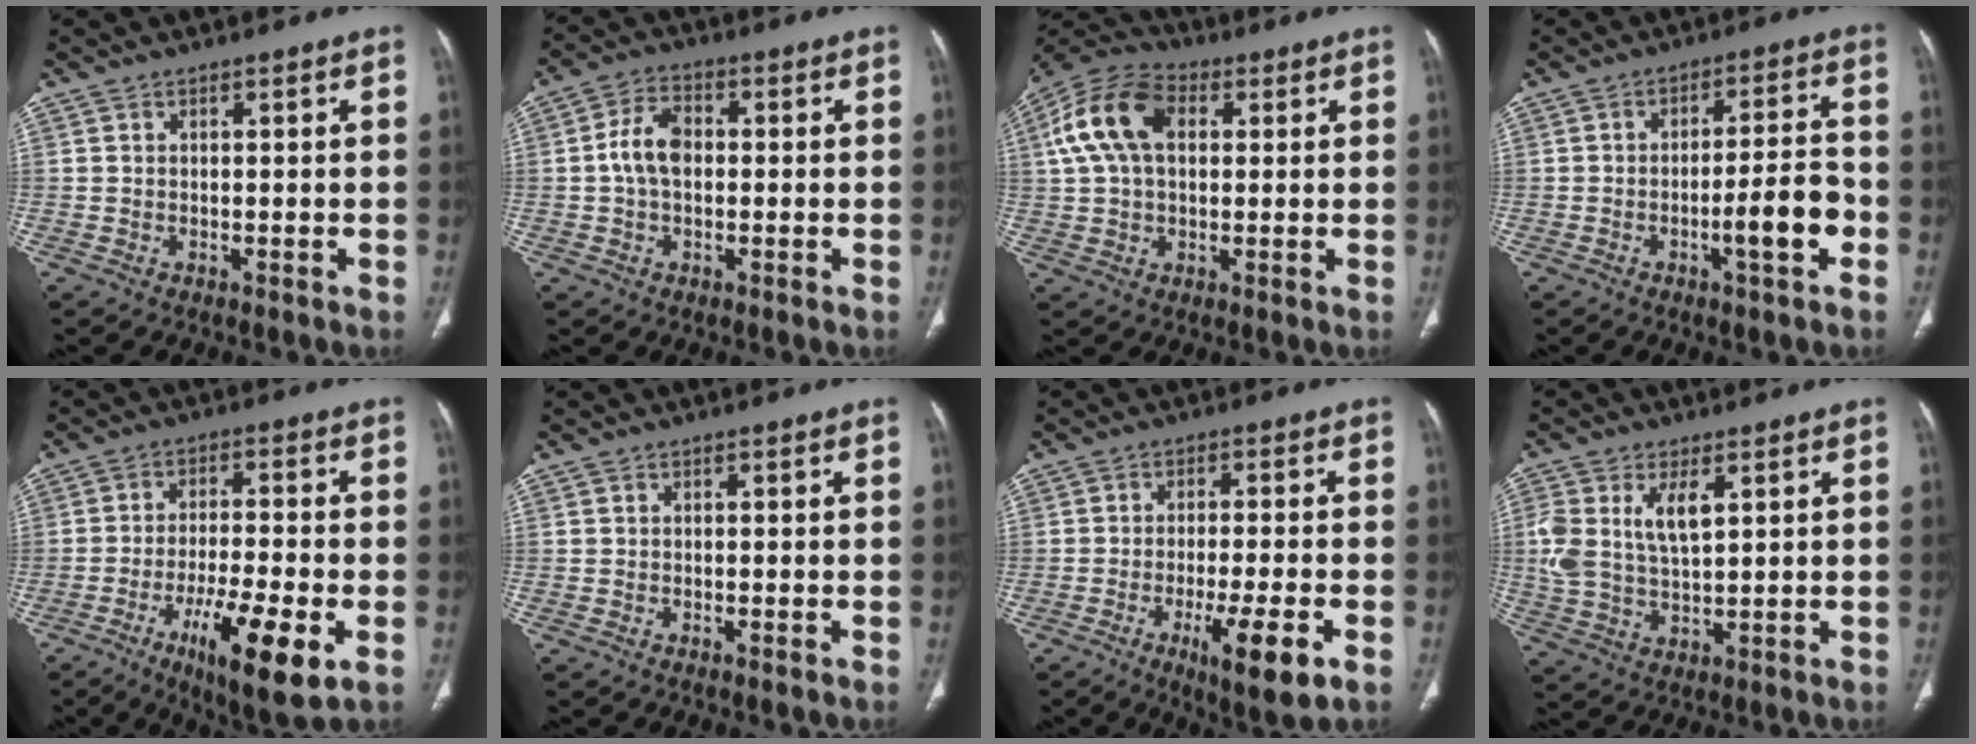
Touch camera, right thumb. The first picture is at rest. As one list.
[{"total": 6.8, "force": [-0.1, 4.5, 5.1], "torque": [-0.093, 0.017, -0.008]}, {"total": 13.8, "force": [3.2, 8.9, 10.1], "torque": [-0.198, 0.028, 0.051]}, {"total": 8.7, "force": [-3.2, 1.7, 7.9], "torque": [-0.115, 0.025, -0.048]}, {"total": 14.0, "force": [-5.8, 3.2, 12.4], "torque": [-0.211, 0.003, -0.090]}, {"total": 0.6, "force": [-0.2, 0.1, 0.5], "torque": [-0.013, -0.001, -0.005]}, {"total": 10.1, "force": [-4.3, 1.8, 9.0], "torque": [-0.148, -0.004, -0.064]}, {"total": 8.8, "force": [2.7, 4.2, 7.2], "torque": [-0.156, -0.001, 0.060]}]